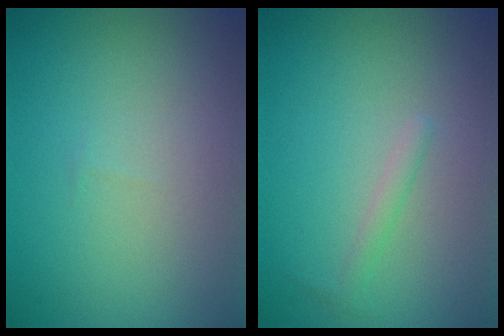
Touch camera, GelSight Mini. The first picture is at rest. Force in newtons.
{"total": 1.0, "press": 1.0, "slide": 0.0}